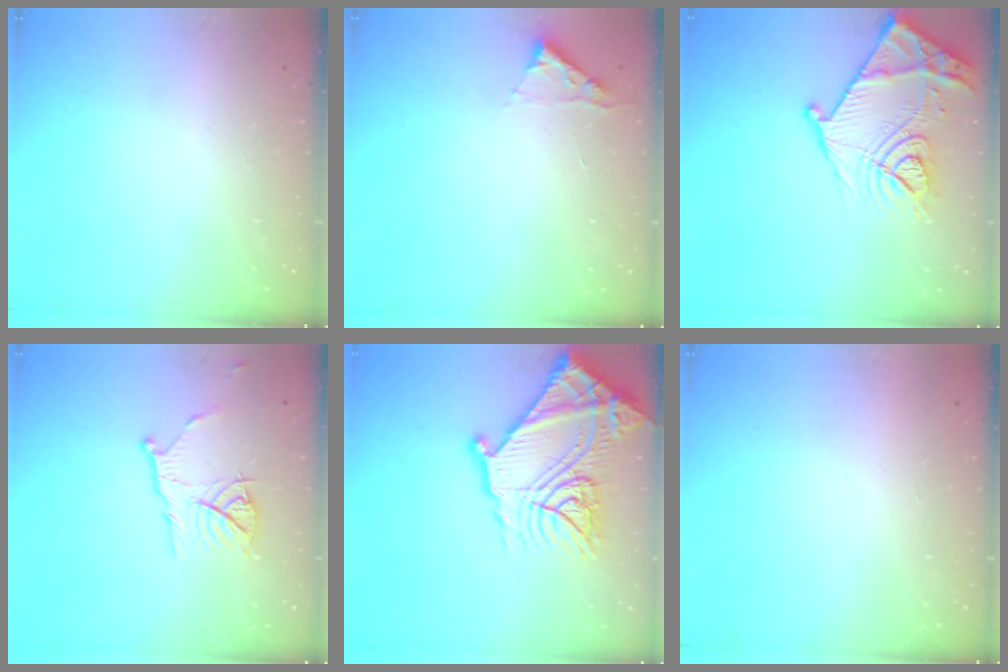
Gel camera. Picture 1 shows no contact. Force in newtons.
{"total": 2.8, "press": 2.8, "slide": 0.3}
{"total": 21.8, "press": 21.8, "slide": 1.1}
{"total": 10.3, "press": 10.3, "slide": 0.6}
{"total": 28.8, "press": 28.7, "slide": 2.7}
{"total": 1.6, "press": 1.6, "slide": 0.1}